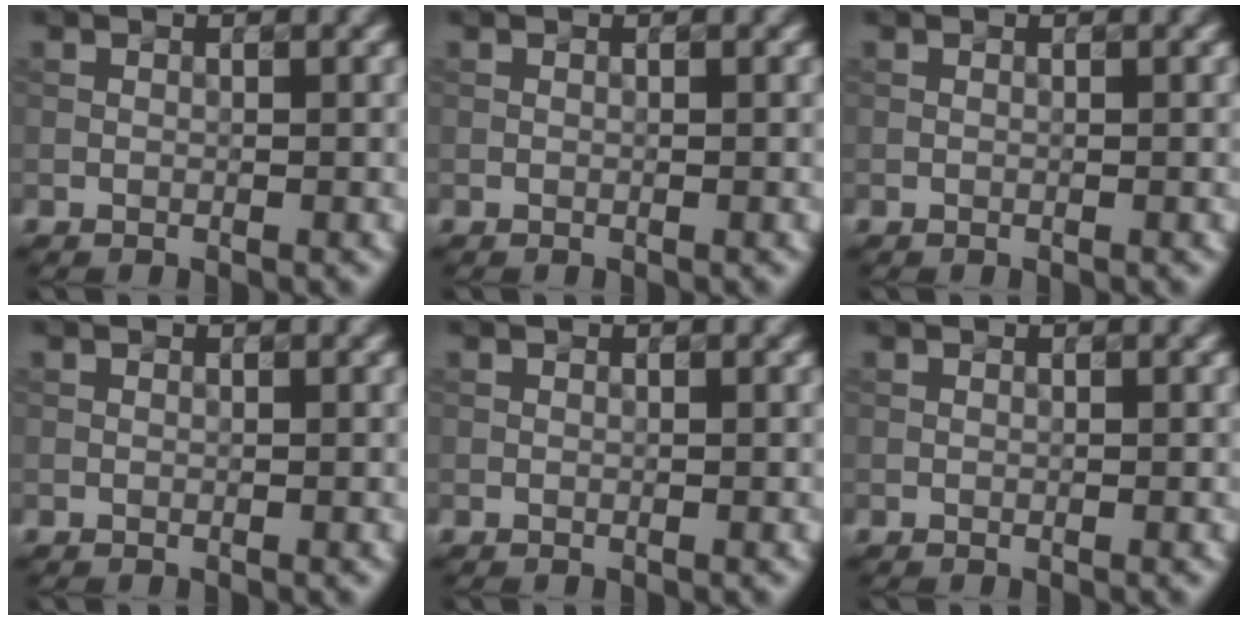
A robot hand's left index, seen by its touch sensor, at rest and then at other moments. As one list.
[{"total": 0.0}, {"total": 0.0}, {"total": 0.0}, {"total": 0.0}, {"total": 0.0}]